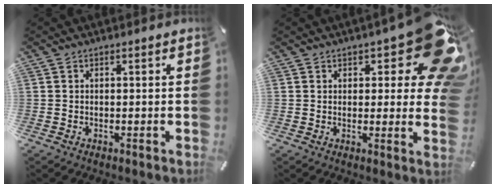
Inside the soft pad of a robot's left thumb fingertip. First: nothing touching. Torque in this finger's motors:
{"motor_torque": [2.07, 2.06, 0.39, -0.17, 0.10]}